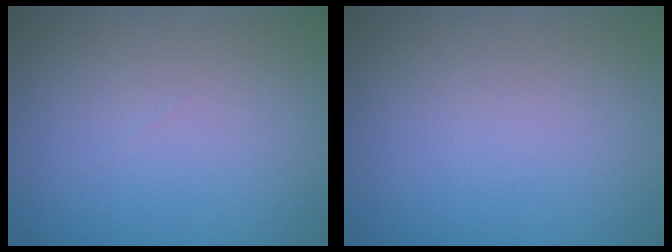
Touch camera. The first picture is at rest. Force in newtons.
{"total": 0.0}